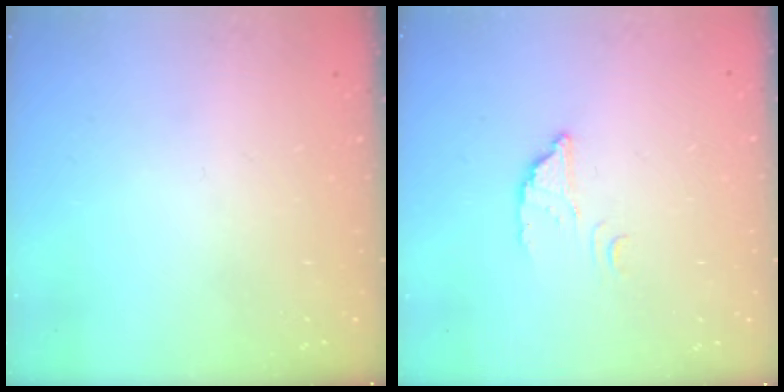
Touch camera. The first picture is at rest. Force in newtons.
{"total": 2.5, "press": 2.5, "slide": 0.1}